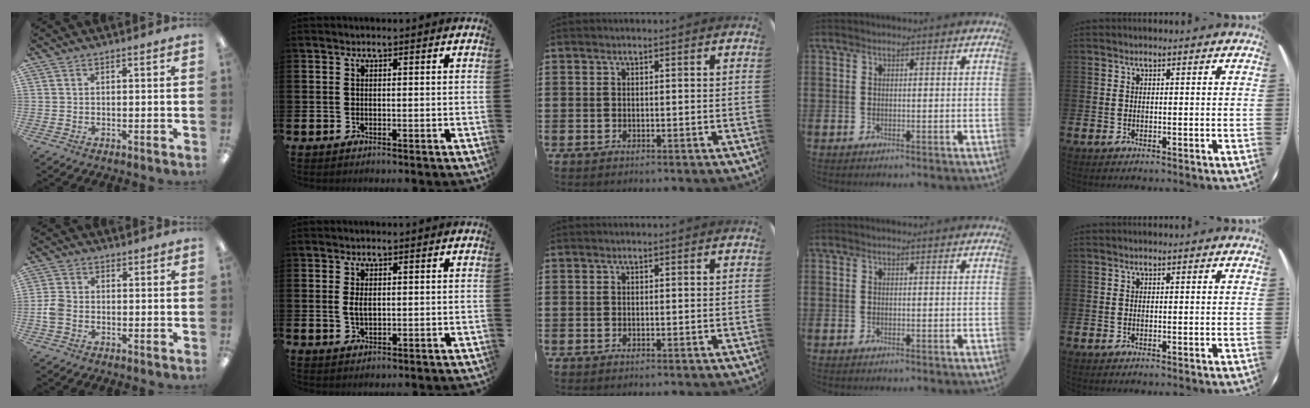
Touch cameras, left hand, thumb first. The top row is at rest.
{"thumb": {"total": 4.2, "force": [-1.0, 3.1, 2.6], "torque": [-0.057, 0.006, -0.019]}, "index": {"total": 2.0, "force": [0.5, 1.1, 1.7], "torque": [-0.021, 0.000, 0.005]}}